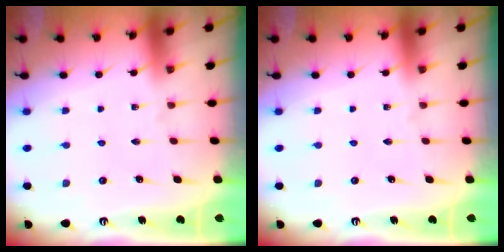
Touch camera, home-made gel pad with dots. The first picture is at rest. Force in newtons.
{"total": 0.0}